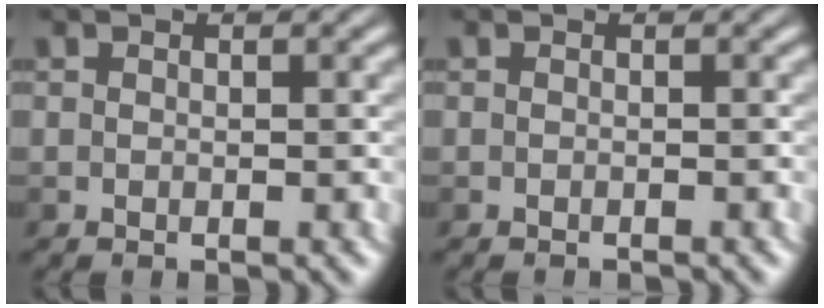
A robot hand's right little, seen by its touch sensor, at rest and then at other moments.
{"total": 0.8, "force": [-0.8, 0.1, 0.2], "torque": [0.003, -0.002, -0.013]}